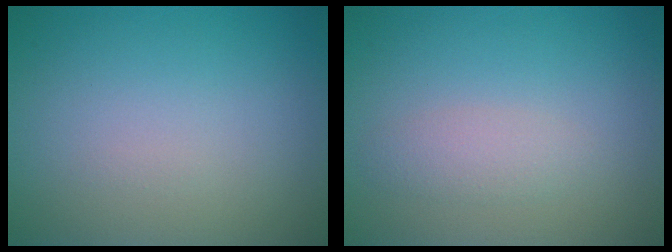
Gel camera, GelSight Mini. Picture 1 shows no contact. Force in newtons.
{"total": 1.7, "press": 1.7, "slide": 0.1}